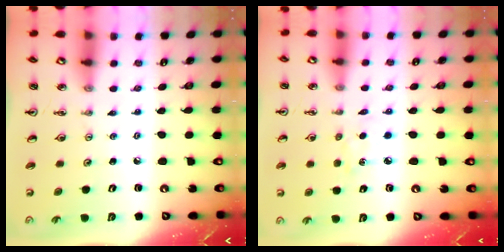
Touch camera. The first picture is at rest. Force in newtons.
{"total": 5.1, "press": 5.1, "slide": 0.5}